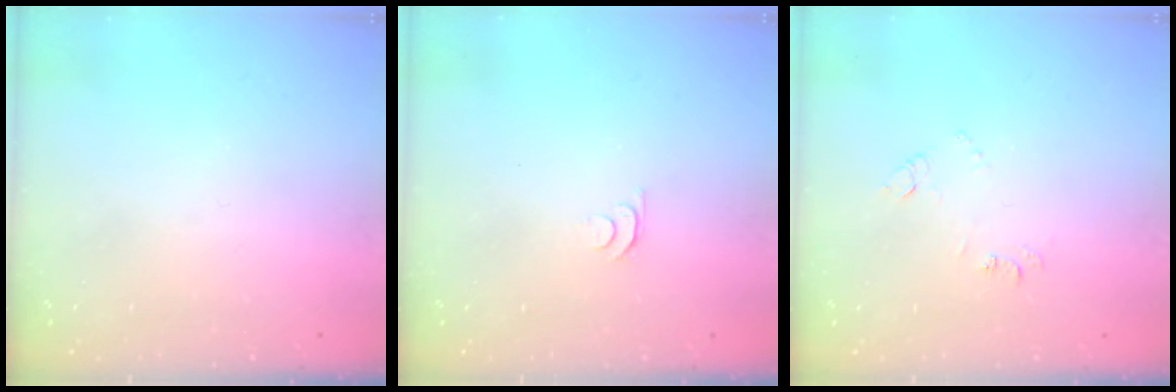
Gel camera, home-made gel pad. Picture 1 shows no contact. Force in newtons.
{"total": 4.4, "press": 4.3, "slide": 0.6}
{"total": 7.9, "press": 7.9, "slide": 0.6}